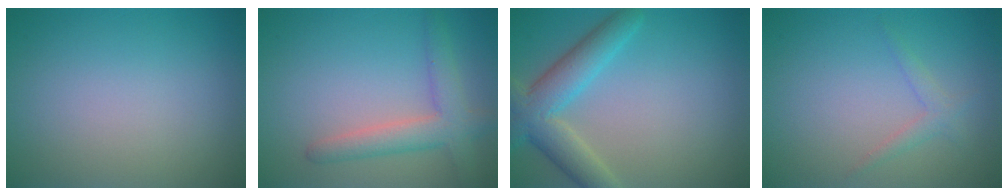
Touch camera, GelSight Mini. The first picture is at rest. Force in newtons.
{"total": 3.8, "press": 3.8, "slide": 0.2}
{"total": 5.6, "press": 5.6, "slide": 0.3}
{"total": 1.3, "press": 1.3, "slide": 0.1}